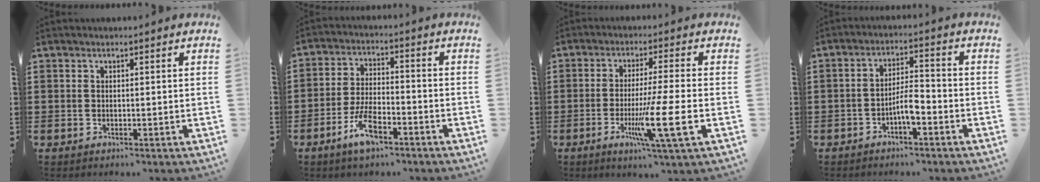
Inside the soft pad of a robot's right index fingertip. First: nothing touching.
{"total": 6.4, "force": [-3.7, 2.4, 4.7], "torque": [-0.110, 0.000, -0.073]}
{"total": 10.2, "force": [-3.0, -0.1, 9.8], "torque": [-0.182, -0.021, -0.054]}
{"total": 4.7, "force": [-2.2, 1.2, 3.9], "torque": [-0.078, 0.005, -0.044]}